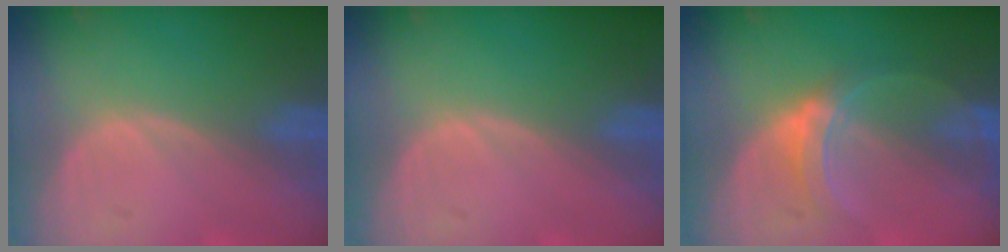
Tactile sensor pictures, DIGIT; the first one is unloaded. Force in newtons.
{"total": 0.0}
{"total": 5.1, "press": 5.0, "slide": 1.1}